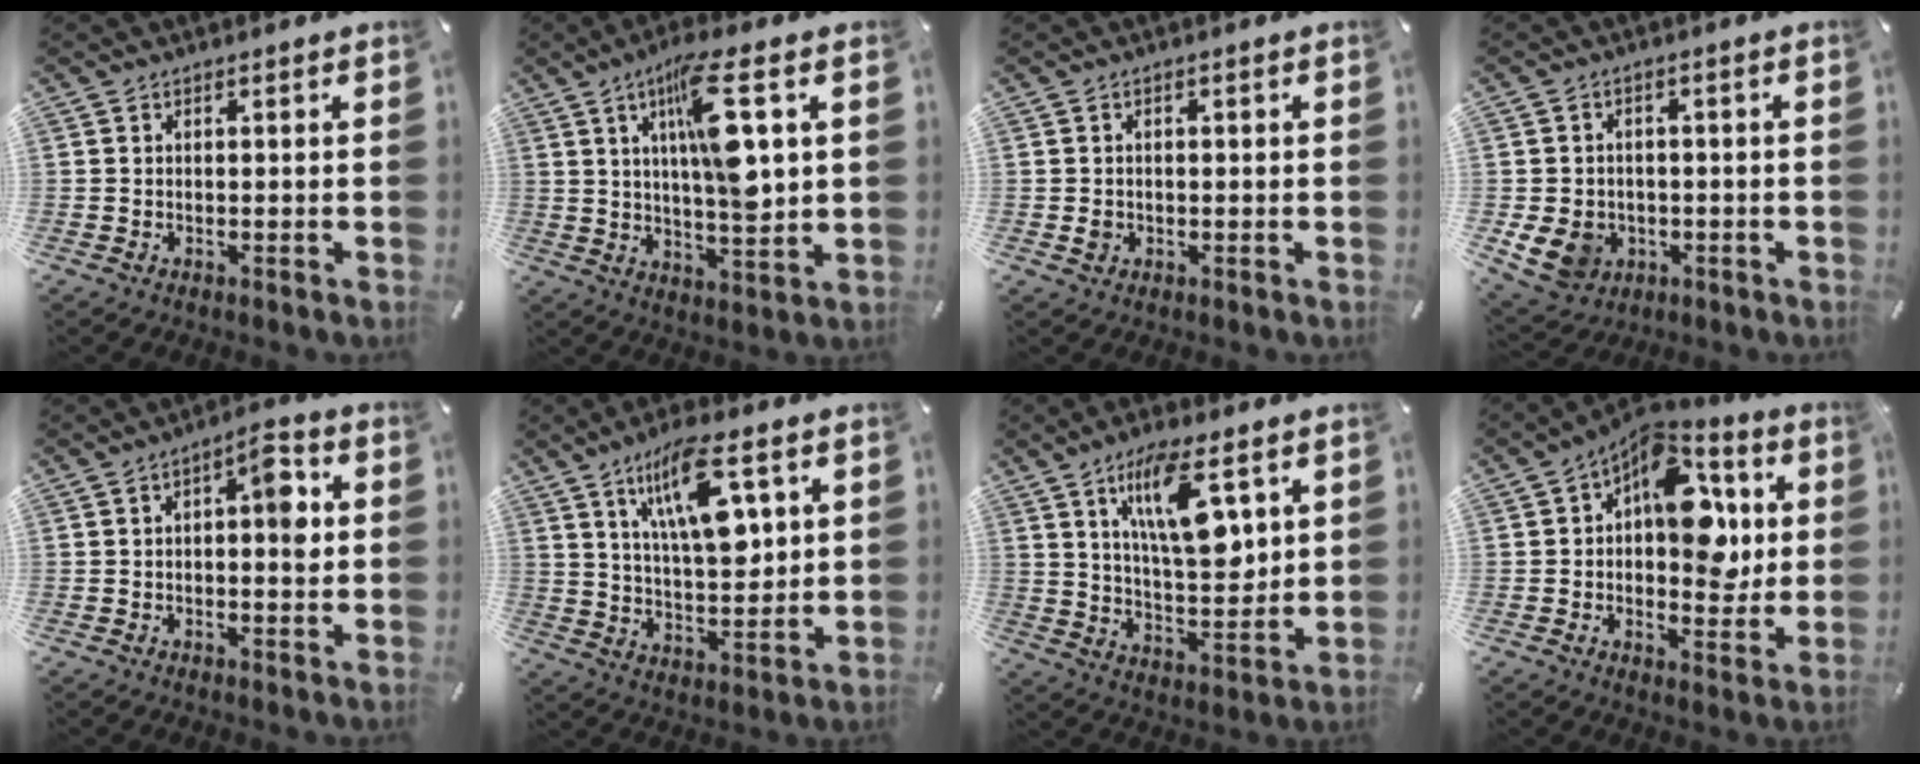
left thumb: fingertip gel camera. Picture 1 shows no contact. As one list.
[{"total": 15.0, "force": [5.3, 4.1, 13.5], "torque": [-0.217, -0.016, 0.080]}, {"total": 1.5, "force": [-0.2, 1.3, 0.7], "torque": [-0.015, 0.005, -0.006]}, {"total": 7.9, "force": [-2.4, 6.9, 3.2], "torque": [-0.082, 0.013, -0.043]}, {"total": 7.3, "force": [0.5, 3.1, 6.6], "torque": [-0.074, 0.001, -0.003]}, {"total": 15.5, "force": [7.6, 6.1, 12.1], "torque": [-0.204, -0.017, 0.126]}, {"total": 14.8, "force": [7.3, 5.4, 11.8], "torque": [-0.205, -0.023, 0.119]}, {"total": 15.7, "force": [4.1, 10.1, 11.2], "torque": [-0.146, -0.034, 0.074]}]